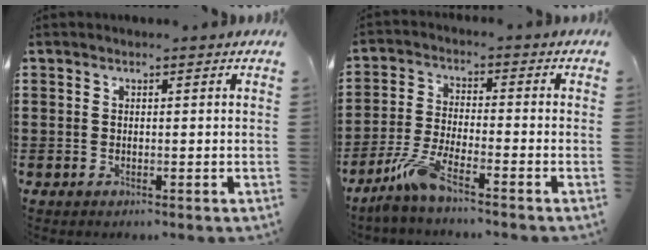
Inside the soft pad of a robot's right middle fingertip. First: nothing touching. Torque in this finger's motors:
{"motor_torque": [0.10, -0.40, 0.35, 0.12]}